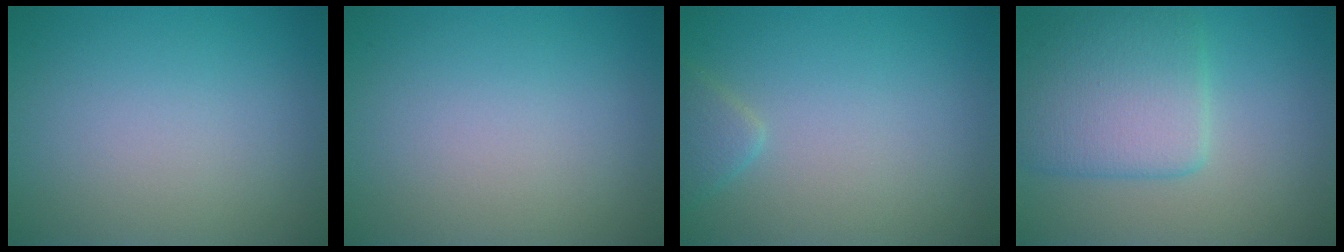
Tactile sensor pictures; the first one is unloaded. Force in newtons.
{"total": 0.0}
{"total": 1.5, "press": 1.5, "slide": 0.2}
{"total": 5.7, "press": 5.7, "slide": 0.2}